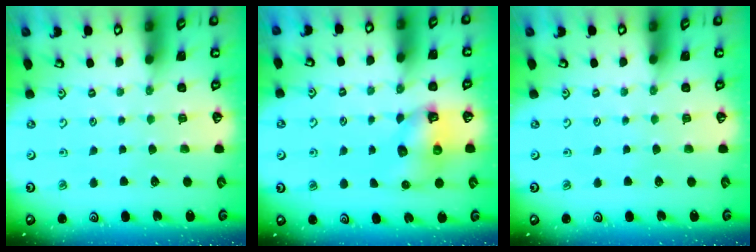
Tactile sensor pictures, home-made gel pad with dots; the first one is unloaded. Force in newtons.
{"total": 7.3, "press": 7.3, "slide": 0.9}
{"total": 0.0}